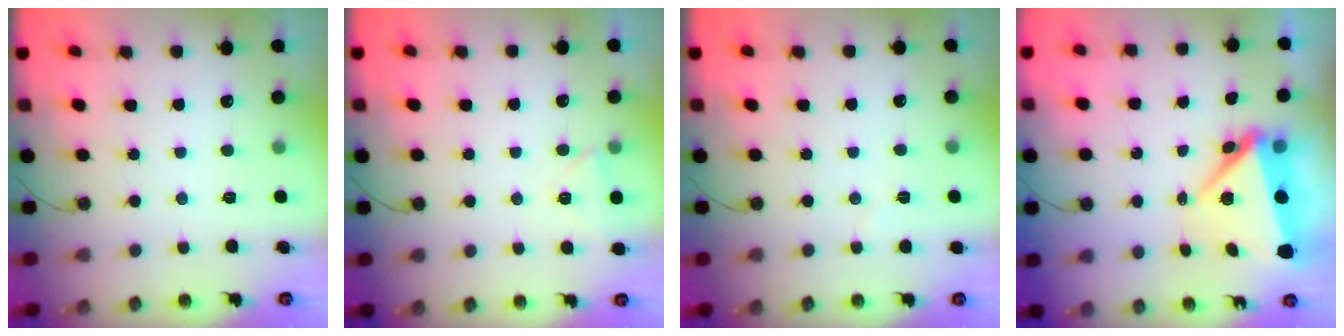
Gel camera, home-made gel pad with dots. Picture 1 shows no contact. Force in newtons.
{"total": 4.3, "press": 4.1, "slide": 1.3}
{"total": 2.9, "press": 2.4, "slide": 1.7}
{"total": 9.3, "press": 8.2, "slide": 4.3}